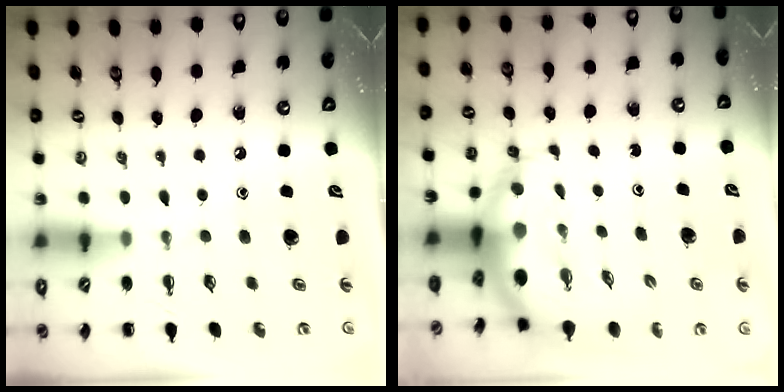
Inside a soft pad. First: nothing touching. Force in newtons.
{"total": 6.8, "press": 6.5, "slide": 1.8}